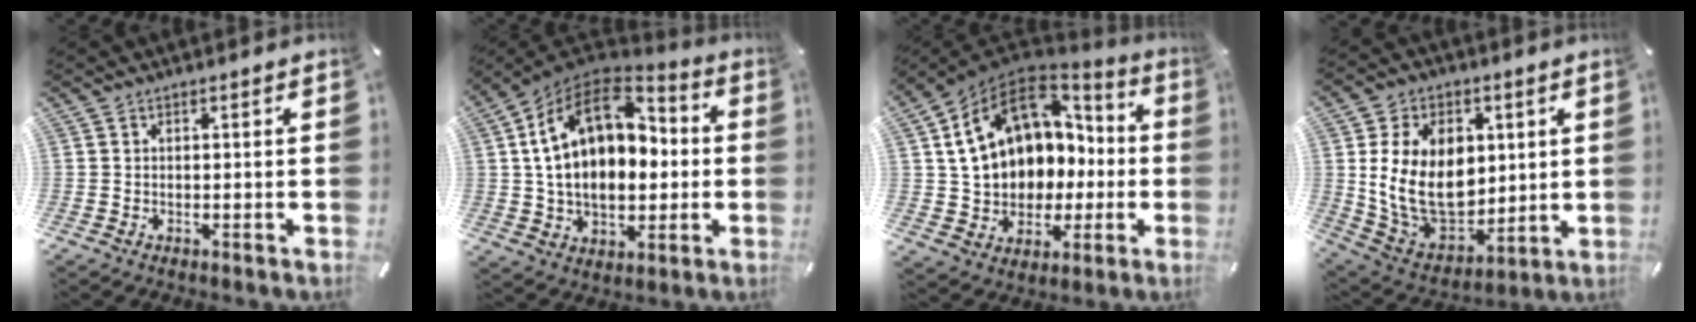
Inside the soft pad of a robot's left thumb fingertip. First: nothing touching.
{"total": 20.0, "force": [3.2, 14.0, 13.9], "torque": [-0.238, -0.009, 0.053]}
{"total": 16.1, "force": [4.3, 12.6, 9.0], "torque": [-0.187, -0.023, 0.079]}
{"total": 18.9, "force": [2.6, 13.9, 12.6], "torque": [-0.259, -0.013, 0.053]}